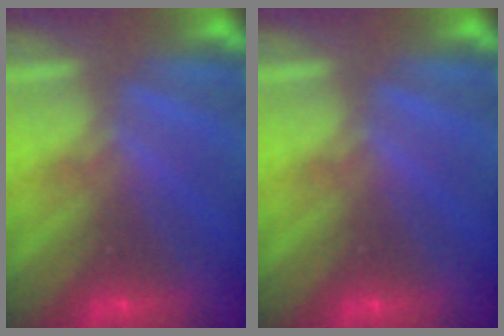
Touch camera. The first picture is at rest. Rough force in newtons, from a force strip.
{"total": 0.0}